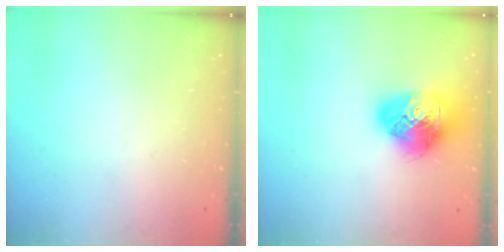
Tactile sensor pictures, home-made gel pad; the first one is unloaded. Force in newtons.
{"total": 19.2, "press": 19.1, "slide": 2.2}